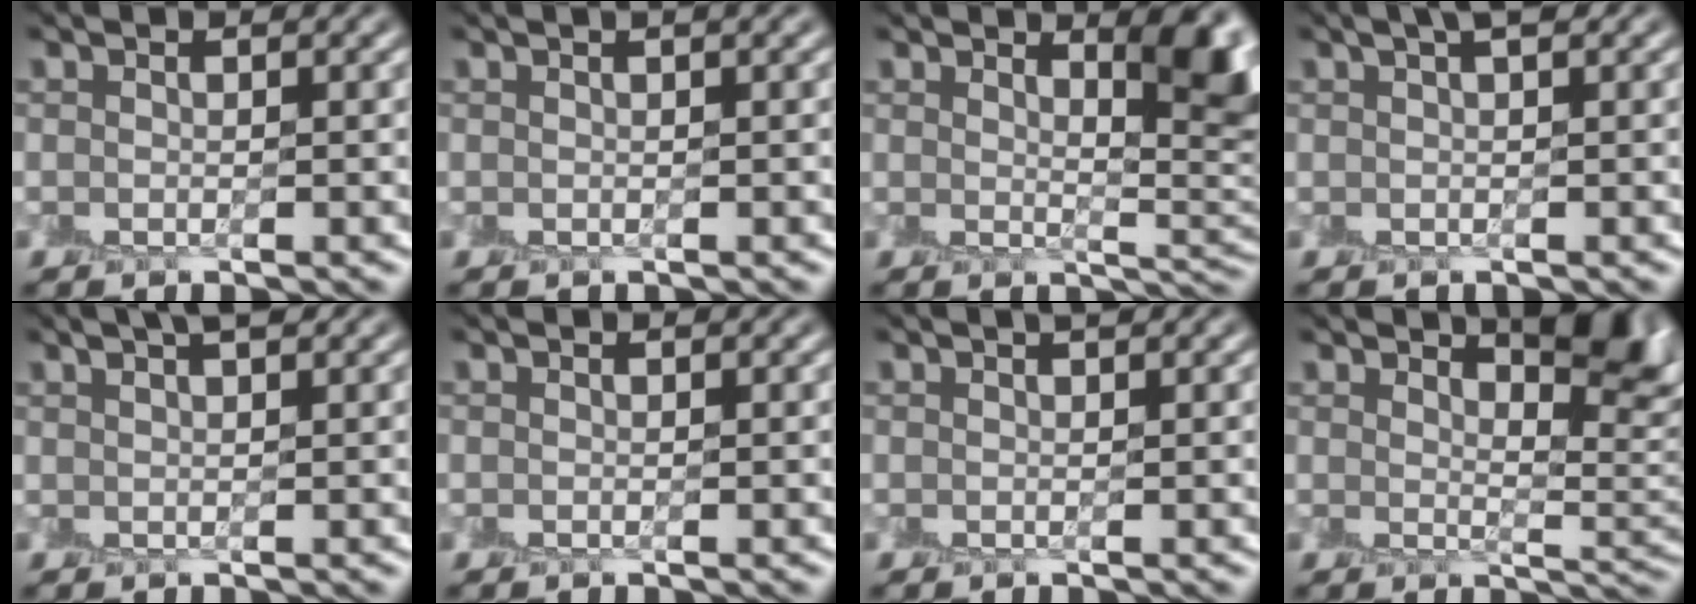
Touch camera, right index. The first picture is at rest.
{"total": 1.0, "force": [0.5, 0.3, 0.8], "torque": [-0.008, 0.002, 0.002]}
{"total": 6.3, "force": [2.9, 1.8, 5.3], "torque": [-0.035, 0.008, 0.041]}
{"total": 1.5, "force": [0.9, 0.1, 1.2], "torque": [-0.014, 0.006, 0.015]}
{"total": 2.1, "force": [1.4, 0.4, 1.5], "torque": [-0.013, 0.003, 0.018]}
{"total": 0.0}
{"total": 0.7, "force": [0.4, 0.1, 0.5], "torque": [-0.007, 0.002, 0.006]}
{"total": 6.2, "force": [3.7, 1.7, 4.6], "torque": [-0.039, 0.007, 0.061]}